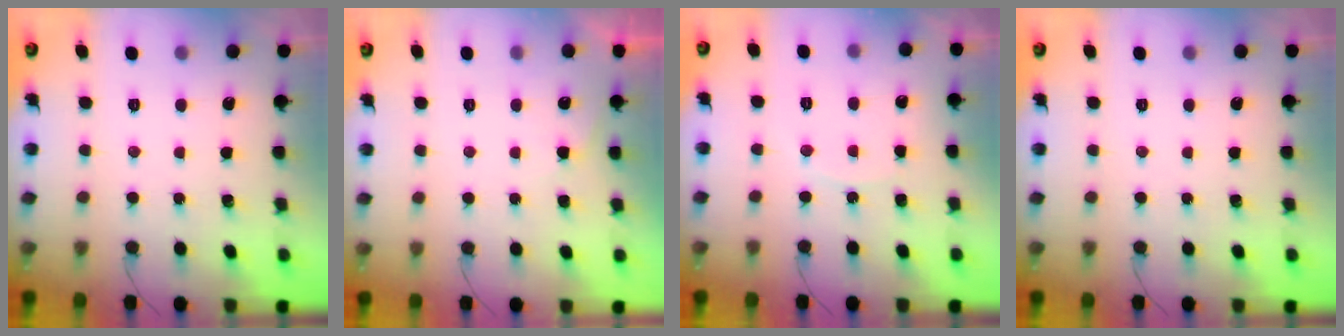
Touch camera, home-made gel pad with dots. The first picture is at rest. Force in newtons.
{"total": 4.4, "press": 4.4, "slide": 0.1}
{"total": 6.4, "press": 6.3, "slide": 0.6}
{"total": 0.0}